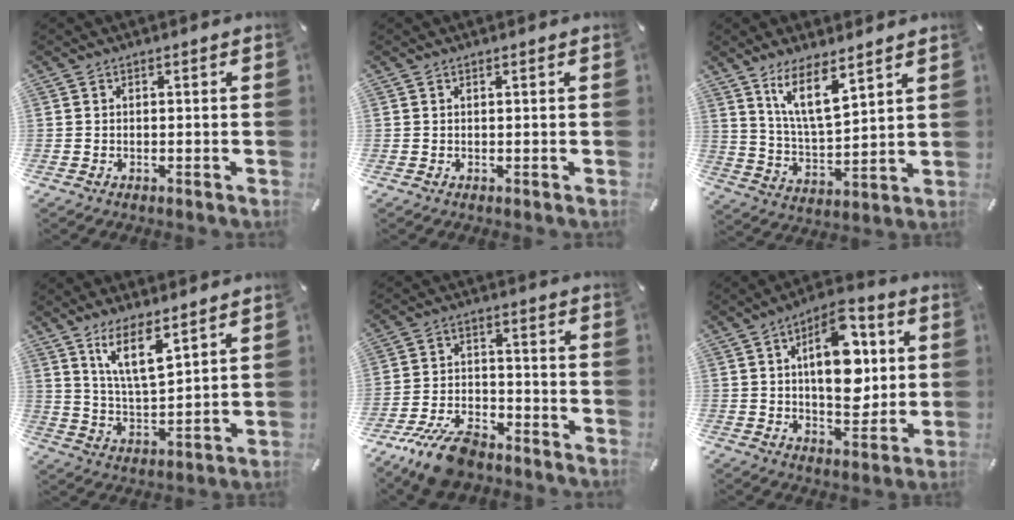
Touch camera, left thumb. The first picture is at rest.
{"total": 0.0}
{"total": 11.3, "force": [7.9, 3.7, 7.2], "torque": [-0.160, -0.031, 0.143]}
{"total": 10.8, "force": [7.5, 3.6, 6.9], "torque": [-0.146, -0.024, 0.137]}
{"total": 12.3, "force": [-9.1, 5.1, 6.5], "torque": [-0.124, 0.052, -0.168]}
{"total": 16.6, "force": [3.9, 9.2, 13.3], "torque": [-0.196, -0.009, 0.064]}